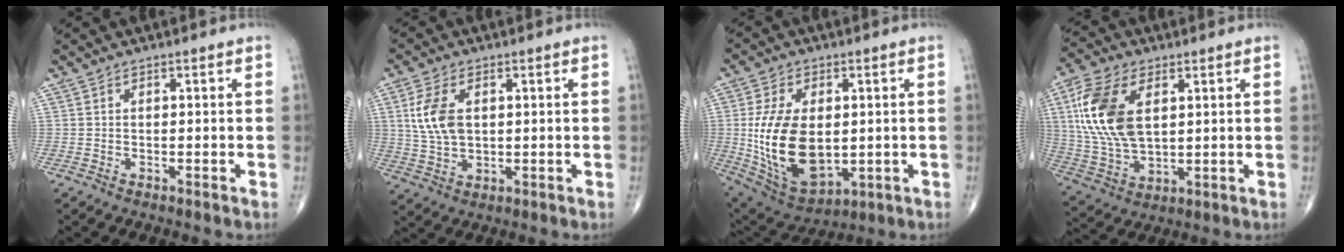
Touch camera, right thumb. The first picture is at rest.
{"total": 8.3, "force": [1.8, 4.9, 6.5], "torque": [-0.137, -0.002, 0.041]}
{"total": 18.1, "force": [-0.1, 10.6, 14.6], "torque": [-0.267, -0.012, 0.022]}
{"total": 16.4, "force": [4.3, 9.1, 12.9], "torque": [-0.270, -0.008, 0.086]}